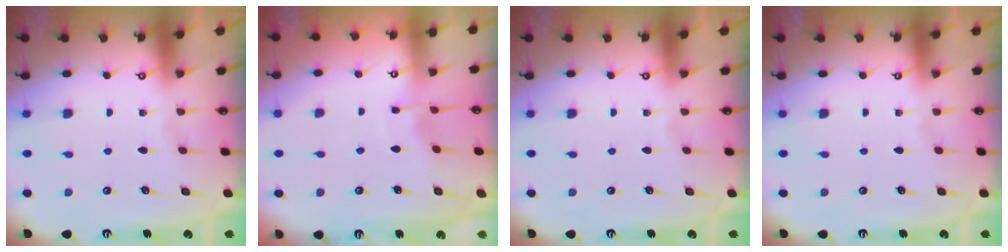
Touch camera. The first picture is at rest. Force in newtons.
{"total": 4.2, "press": 4.2, "slide": 0.5}
{"total": 0.0}
{"total": 0.0}